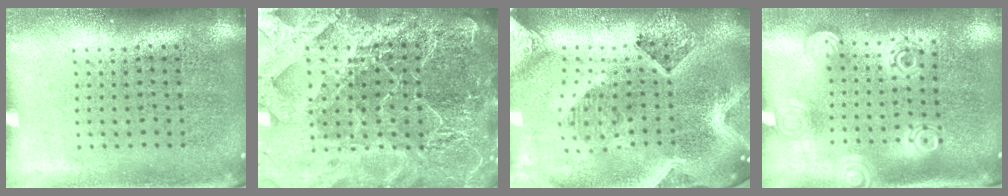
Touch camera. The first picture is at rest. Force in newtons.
{"total": 6.0, "press": 5.2, "slide": 3.0}
{"total": 4.2, "press": 3.3, "slide": 2.7}
{"total": 1.7, "press": 1.3, "slide": 1.1}